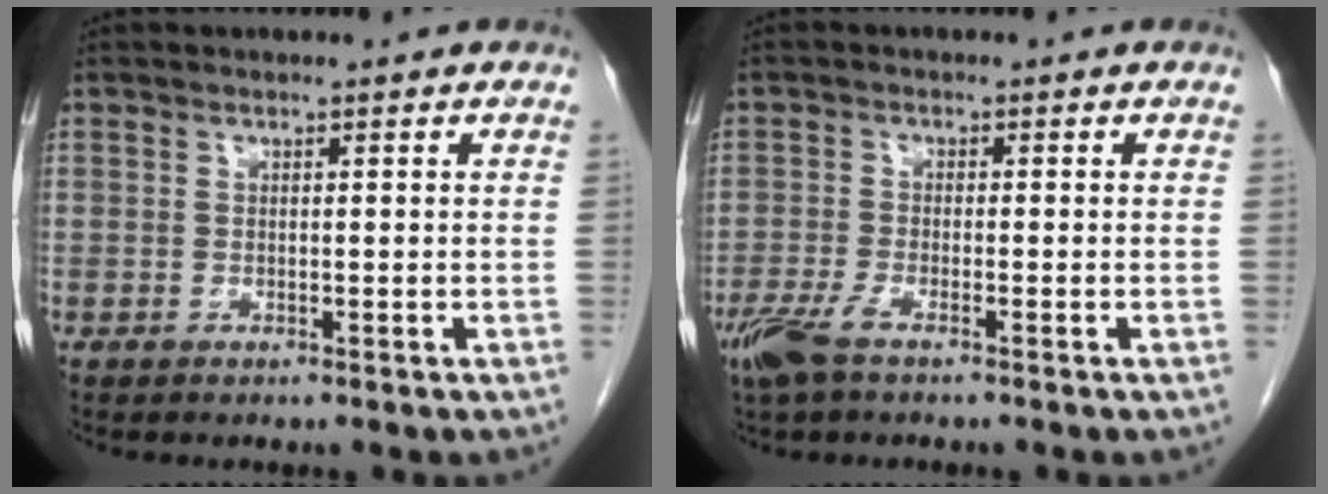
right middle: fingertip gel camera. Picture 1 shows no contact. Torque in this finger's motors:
{"motor_torque": [0.49, -0.33, 0.21, 0.06]}